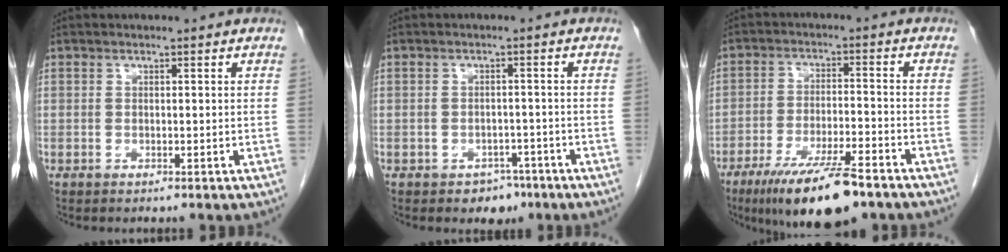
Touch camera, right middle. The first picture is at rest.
{"total": 3.4, "force": [-2.2, 2.3, 1.0], "torque": [-0.008, 0.008, -0.024]}
{"total": 13.2, "force": [-9.3, 2.4, 9.1], "torque": [-0.156, -0.026, -0.155]}